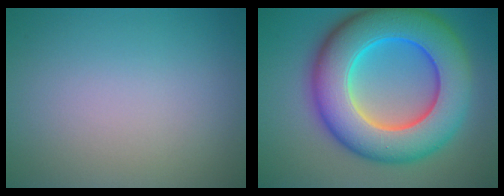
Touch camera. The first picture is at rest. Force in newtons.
{"total": 13.3, "press": 13.3, "slide": 0.2}